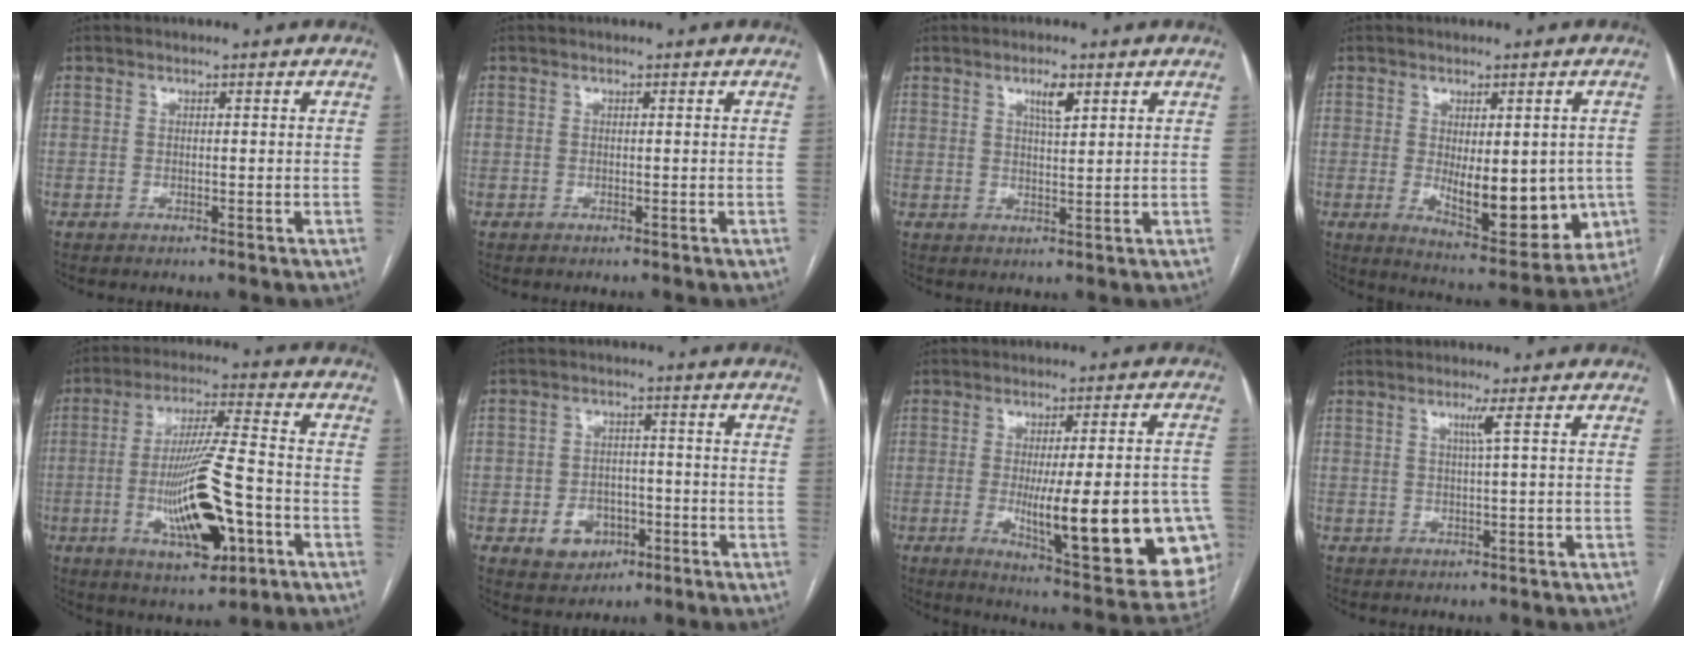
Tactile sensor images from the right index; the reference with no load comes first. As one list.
[{"total": 0.0}, {"total": 3.3, "force": [1.8, 0.7, 2.7], "torque": [-0.047, -0.001, 0.031]}, {"total": 13.3, "force": [-1.7, 5.4, 12.1], "torque": [-0.149, -0.019, -0.005]}, {"total": 15.2, "force": [-4.5, 2.9, 14.3], "torque": [-0.265, -0.005, -0.068]}, {"total": 6.3, "force": [-2.4, 5.1, 2.8], "torque": [-0.045, 0.011, -0.026]}, {"total": 23.2, "force": [-5.3, 4.1, 22.2], "torque": [-0.220, -0.014, -0.052]}, {"total": 1.8, "force": [0.6, -0.7, 1.5], "torque": [-0.030, -0.002, 0.014]}]